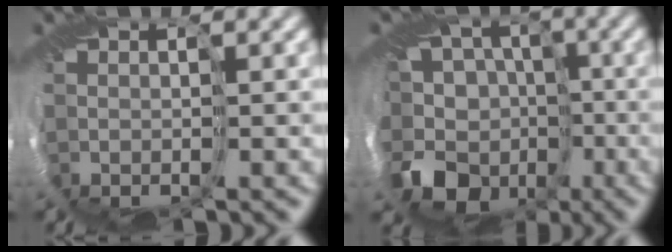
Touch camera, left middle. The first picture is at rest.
{"total": 9.4, "force": [-3.9, 7.8, 3.6], "torque": [-0.084, 0.003, -0.077]}